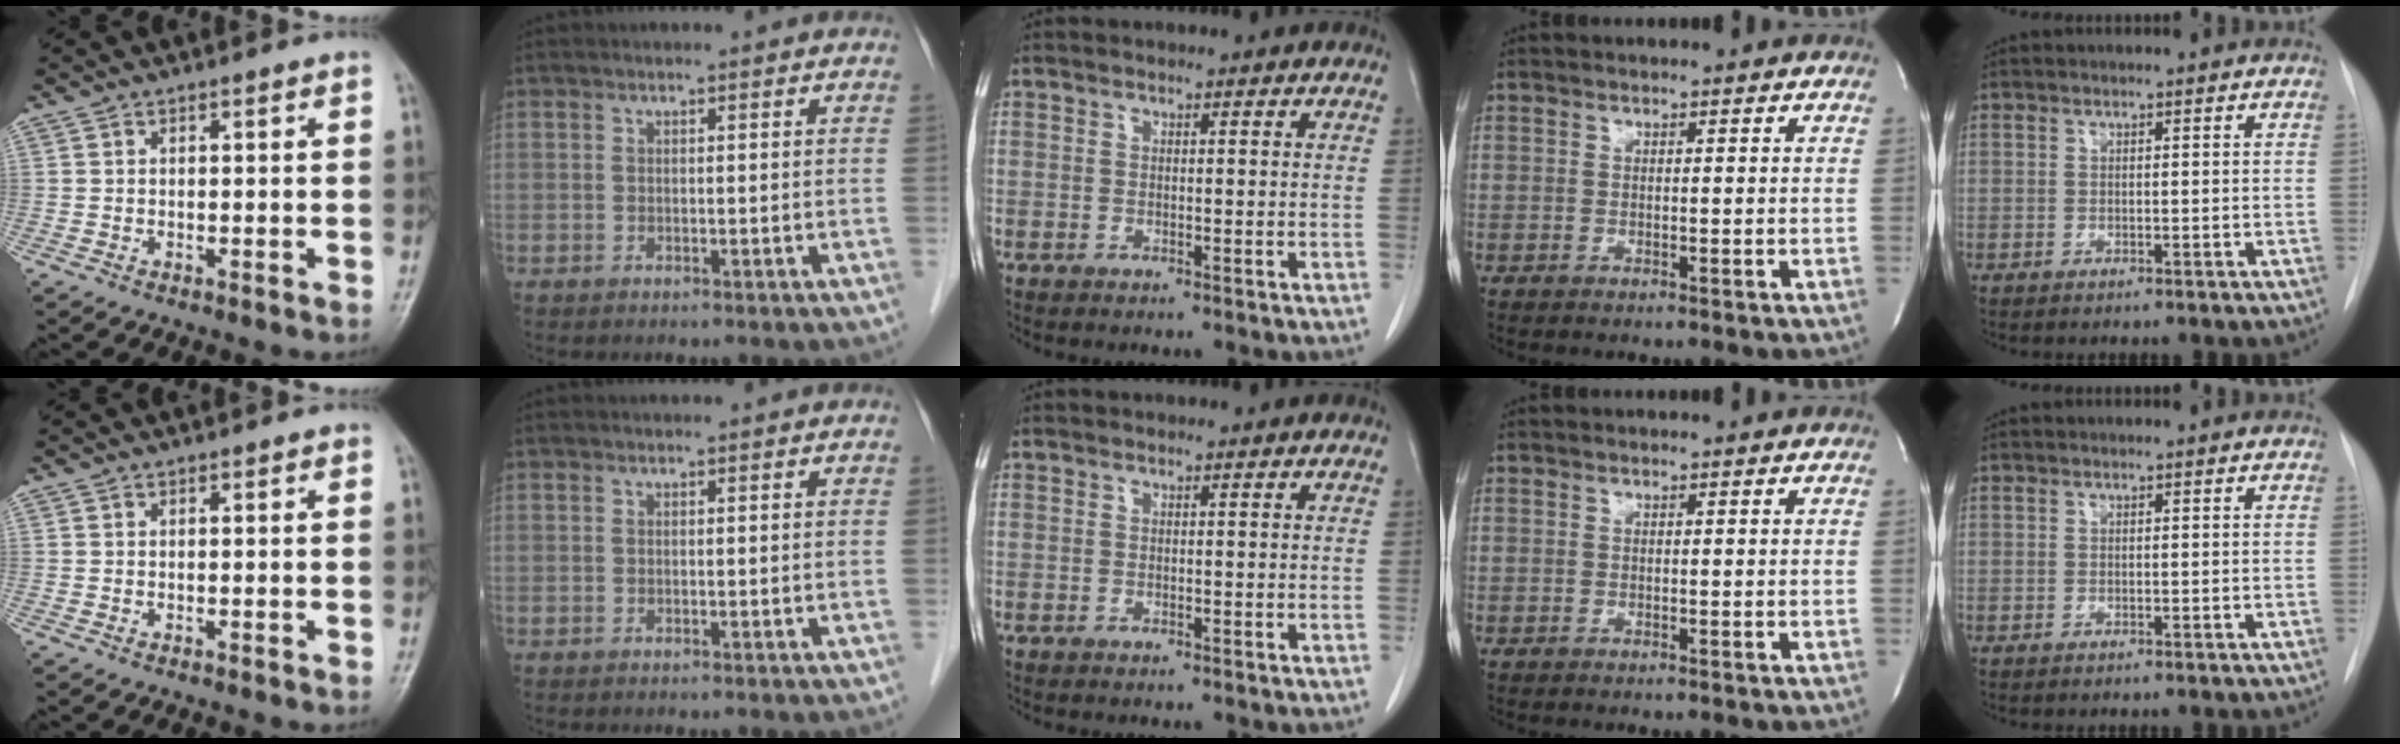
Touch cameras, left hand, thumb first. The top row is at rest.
{}